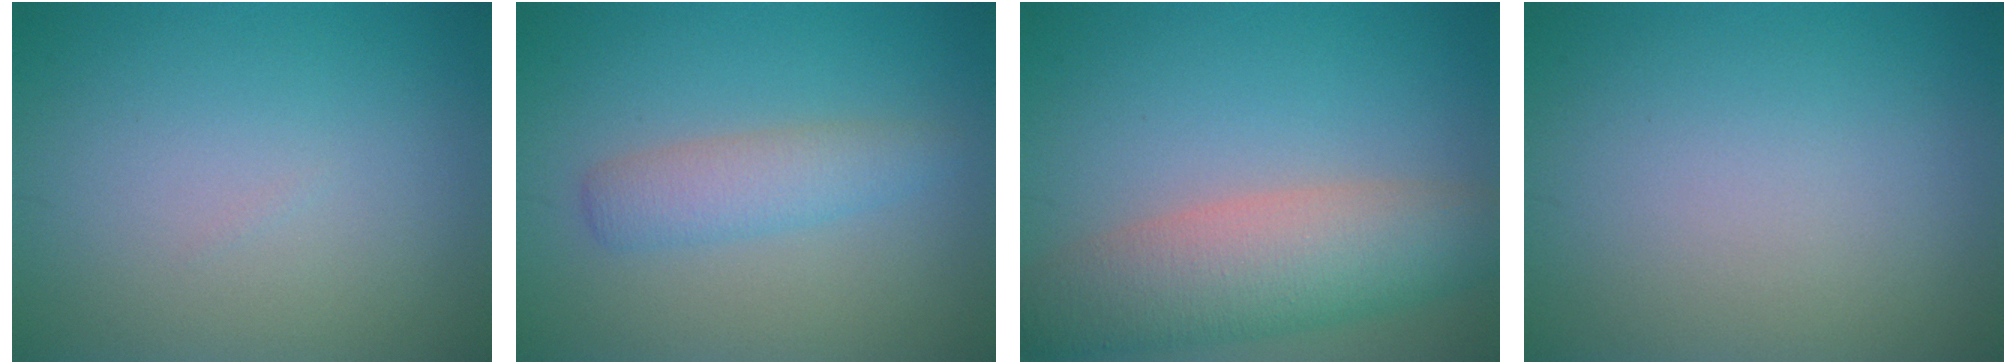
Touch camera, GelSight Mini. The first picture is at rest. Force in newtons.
{"total": 2.8, "press": 2.8, "slide": 0.1}
{"total": 7.1, "press": 7.0, "slide": 0.7}
{"total": 0.0}